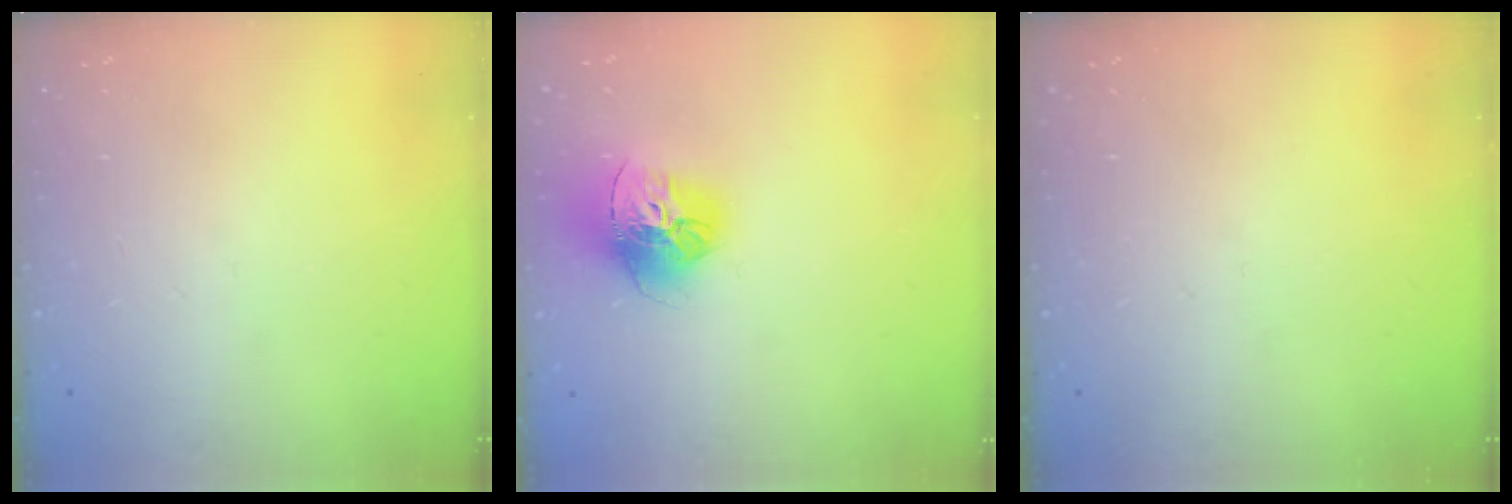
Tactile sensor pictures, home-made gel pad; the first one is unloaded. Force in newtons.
{"total": 15.5, "press": 15.4, "slide": 1.7}
{"total": 0.0}